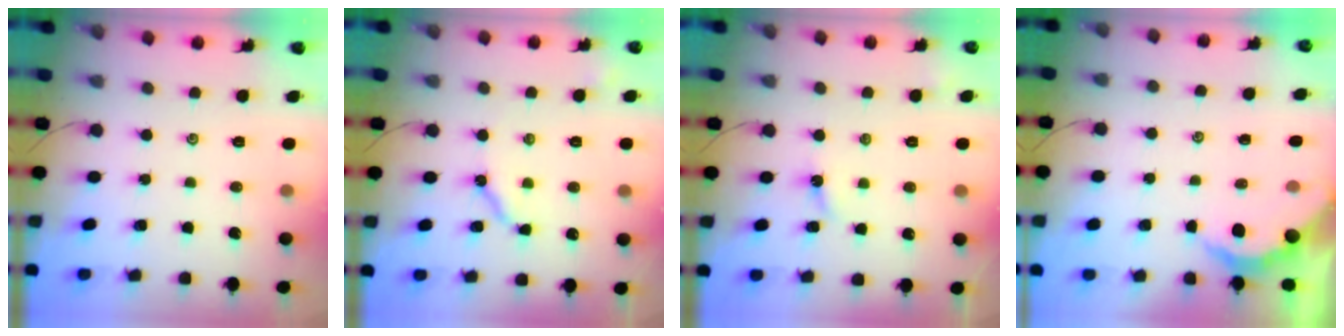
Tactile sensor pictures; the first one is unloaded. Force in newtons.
{"total": 6.8, "press": 6.8, "slide": 0.6}
{"total": 2.6, "press": 2.6, "slide": 0.3}
{"total": 2.4, "press": 2.3, "slide": 0.4}